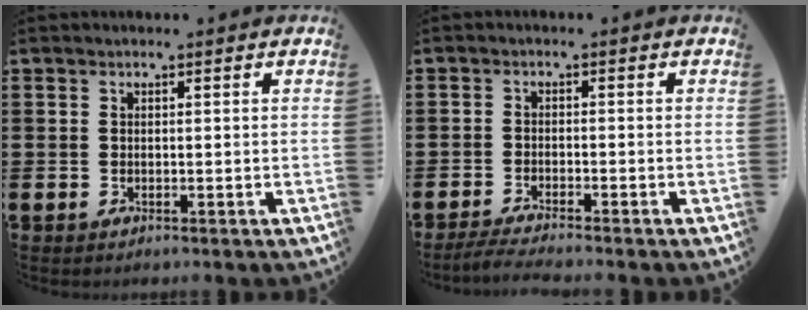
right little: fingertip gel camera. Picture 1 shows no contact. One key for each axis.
{"total": 1.9, "fx": -1.6, "fy": -0.1, "fz": 0.9, "tx": -0.015, "ty": 0.003, "tz": -0.031}